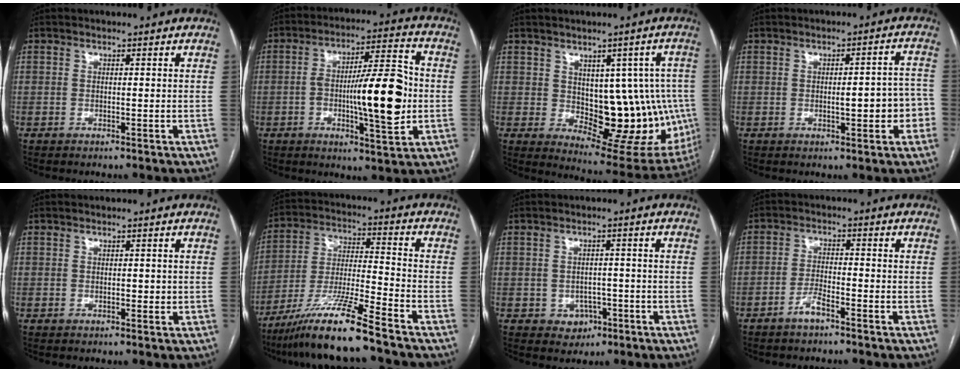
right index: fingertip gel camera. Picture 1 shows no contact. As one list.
[{"total": 14.6, "force": [-1.7, 3.1, 14.1], "torque": [-0.221, 0.014, -0.022]}, {"total": 16.4, "force": [-0.6, 8.3, 14.1], "torque": [-0.156, 0.011, 0.018]}, {"total": 6.0, "force": [-1.3, 1.7, 5.6], "torque": [-0.070, 0.023, -0.011]}, {"total": 1.0, "force": [0.1, 0.6, 0.8], "torque": [-0.010, 0.000, 0.001]}, {"total": 13.2, "force": [-10.1, -0.9, 8.4], "torque": [-0.162, -0.020, -0.187]}, {"total": 3.5, "force": [-1.5, 3.0, 1.1], "torque": [-0.006, 0.008, -0.013]}, {"total": 3.2, "force": [-2.4, 0.5, 2.0], "torque": [-0.040, 0.004, -0.047]}]